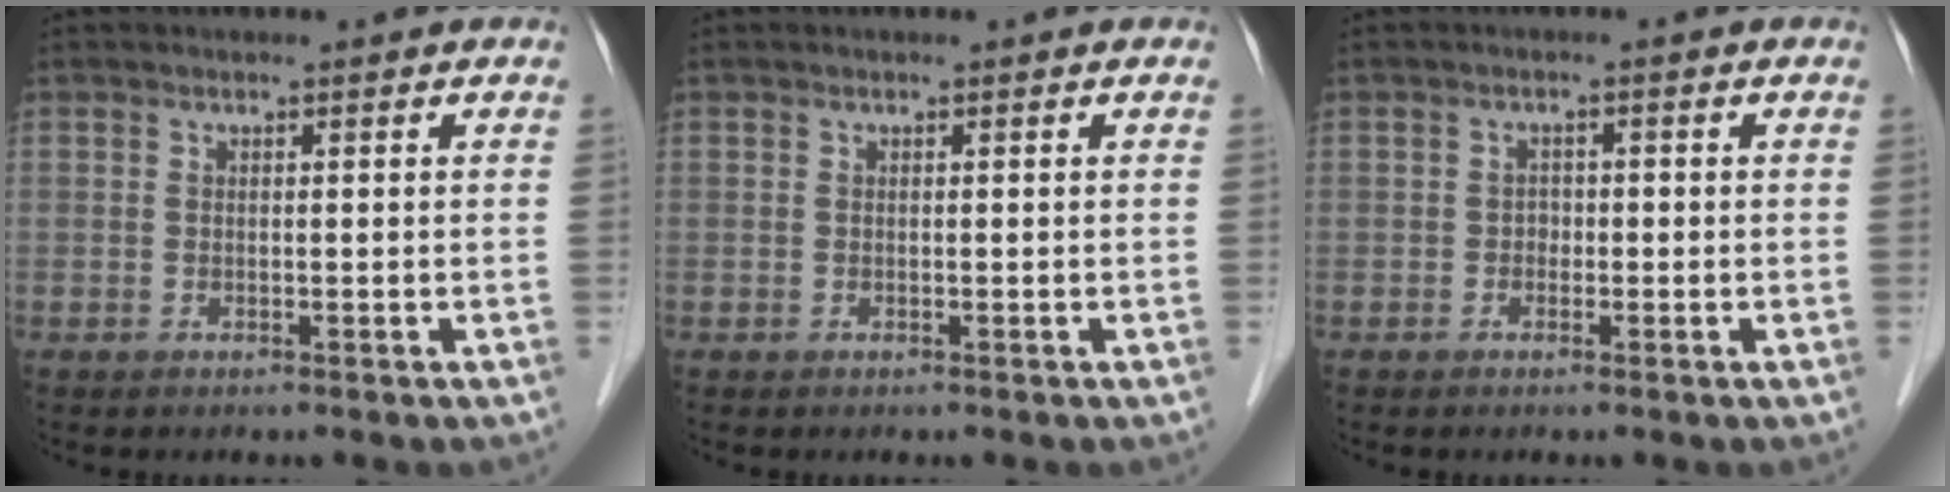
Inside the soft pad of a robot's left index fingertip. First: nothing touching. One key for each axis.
{"total": 0.0}
{"total": 1.1, "fx": -0.4, "fy": 0.9, "fz": 0.5, "tx": -0.004, "ty": 0.005, "tz": -0.007}